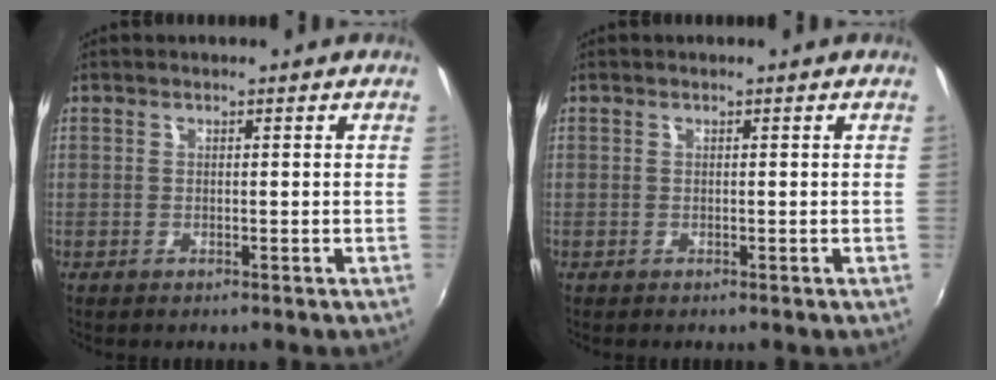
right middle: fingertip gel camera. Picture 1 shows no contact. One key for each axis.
{"total": 0.0}